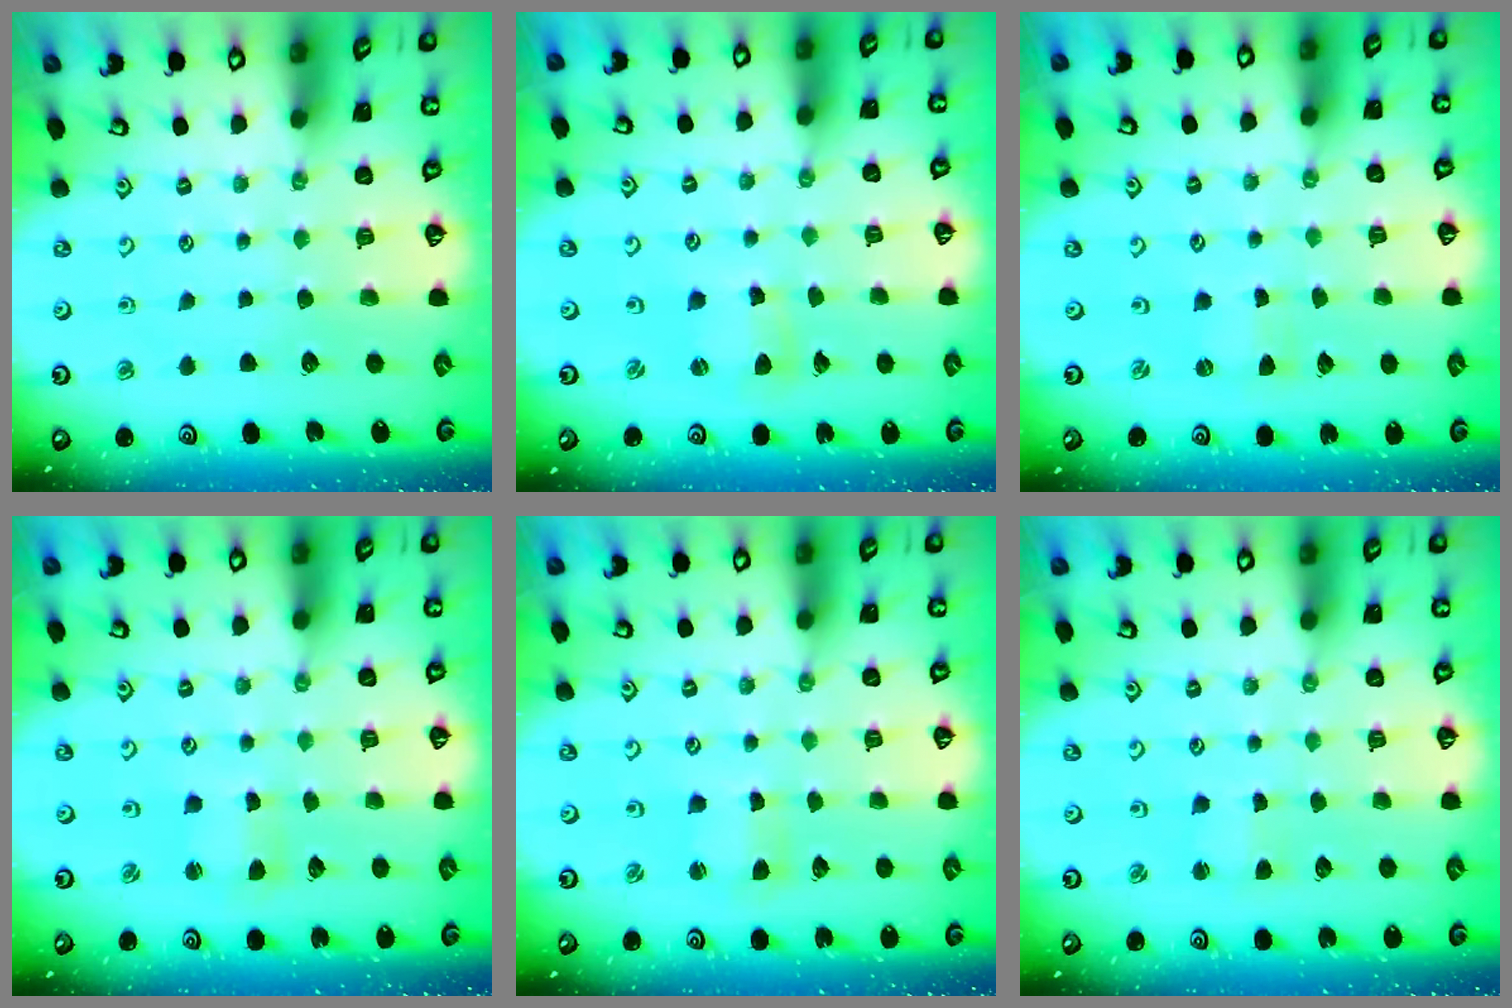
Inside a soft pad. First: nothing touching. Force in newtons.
{"total": 4.2, "press": 4.1, "slide": 0.4}
{"total": 0.0}
{"total": 1.6, "press": 1.6, "slide": 0.3}
{"total": 2.2, "press": 2.2, "slide": 0.4}
{"total": 2.0, "press": 2.0, "slide": 0.3}